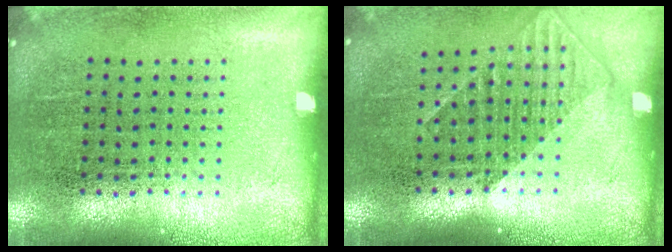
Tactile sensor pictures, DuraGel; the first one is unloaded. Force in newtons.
{"total": 1.3, "press": 0.9, "slide": 0.9}